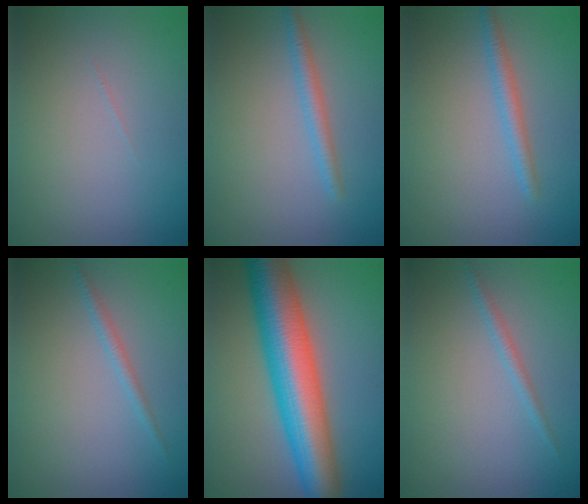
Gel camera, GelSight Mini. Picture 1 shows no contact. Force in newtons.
{"total": 1.8, "press": 1.8, "slide": 0.1}
{"total": 1.8, "press": 1.8, "slide": 0.1}
{"total": 1.1, "press": 1.1, "slide": 0.1}
{"total": 10.7, "press": 10.7, "slide": 0.3}
{"total": 1.1, "press": 1.1, "slide": 0.1}